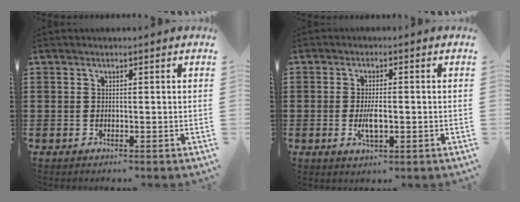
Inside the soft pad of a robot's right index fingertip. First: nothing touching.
{"total": 4.1, "force": [-0.8, 1.4, 3.7], "torque": [-0.073, -0.001, -0.015]}